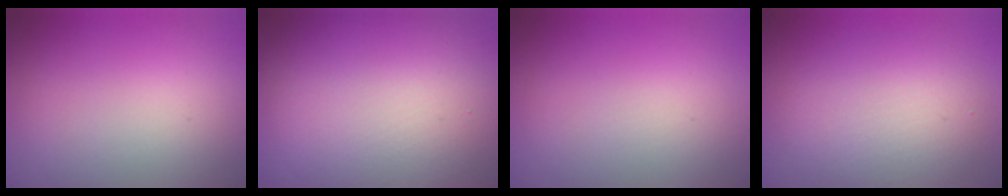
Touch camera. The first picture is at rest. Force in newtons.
{"total": 20.5, "press": 20.4, "slide": 1.5}
{"total": 0.0}
{"total": 4.6, "press": 4.6, "slide": 0.6}